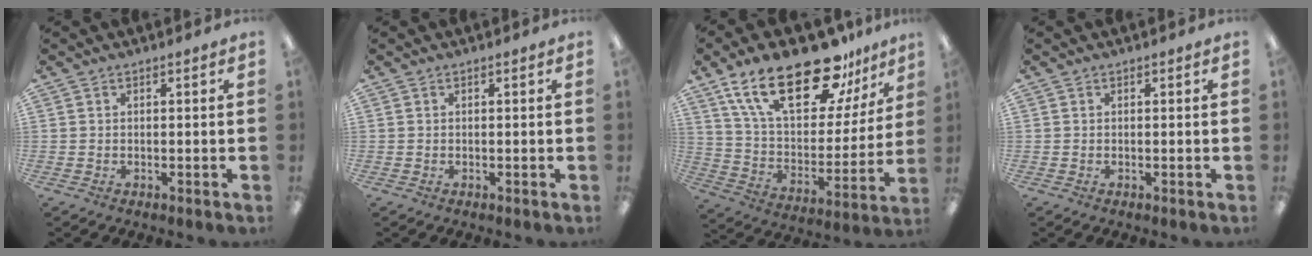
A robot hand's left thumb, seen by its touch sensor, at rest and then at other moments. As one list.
[{"total": 0.0}, {"total": 25.9, "force": [17.2, 10.8, 16.1], "torque": [-0.274, -0.095, 0.297]}, {"total": 0.0}]